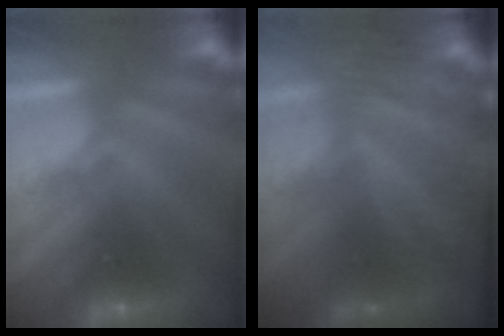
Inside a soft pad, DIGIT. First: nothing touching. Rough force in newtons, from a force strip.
{"total": 4.7}